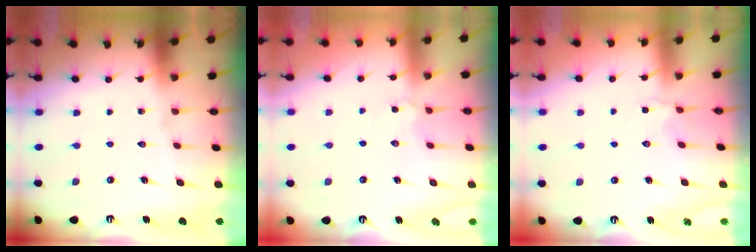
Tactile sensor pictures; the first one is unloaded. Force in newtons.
{"total": 2.6, "press": 2.6, "slide": 0.3}
{"total": 2.3, "press": 2.0, "slide": 1.2}